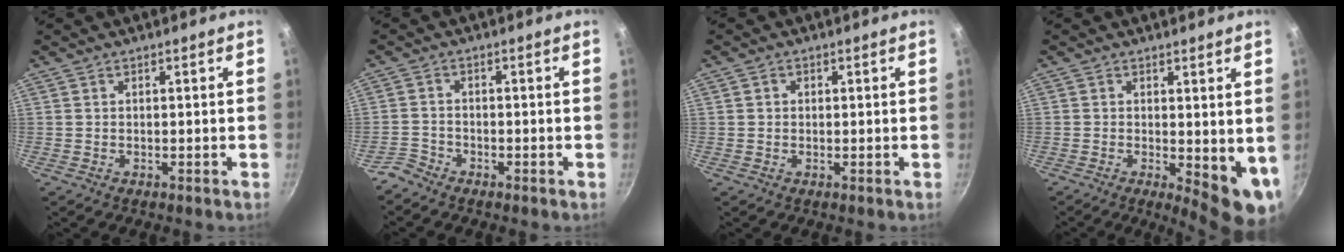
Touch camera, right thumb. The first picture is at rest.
{"total": 2.7, "force": [-2.4, 1.2, 0.4], "torque": [-0.008, 0.022, -0.051]}
{"total": 1.2, "force": [0.1, 1.1, 0.4], "torque": [-0.003, 0.002, 0.000]}
{"total": 8.5, "force": [0.0, 3.6, 7.7], "torque": [-0.082, -0.016, 0.005]}